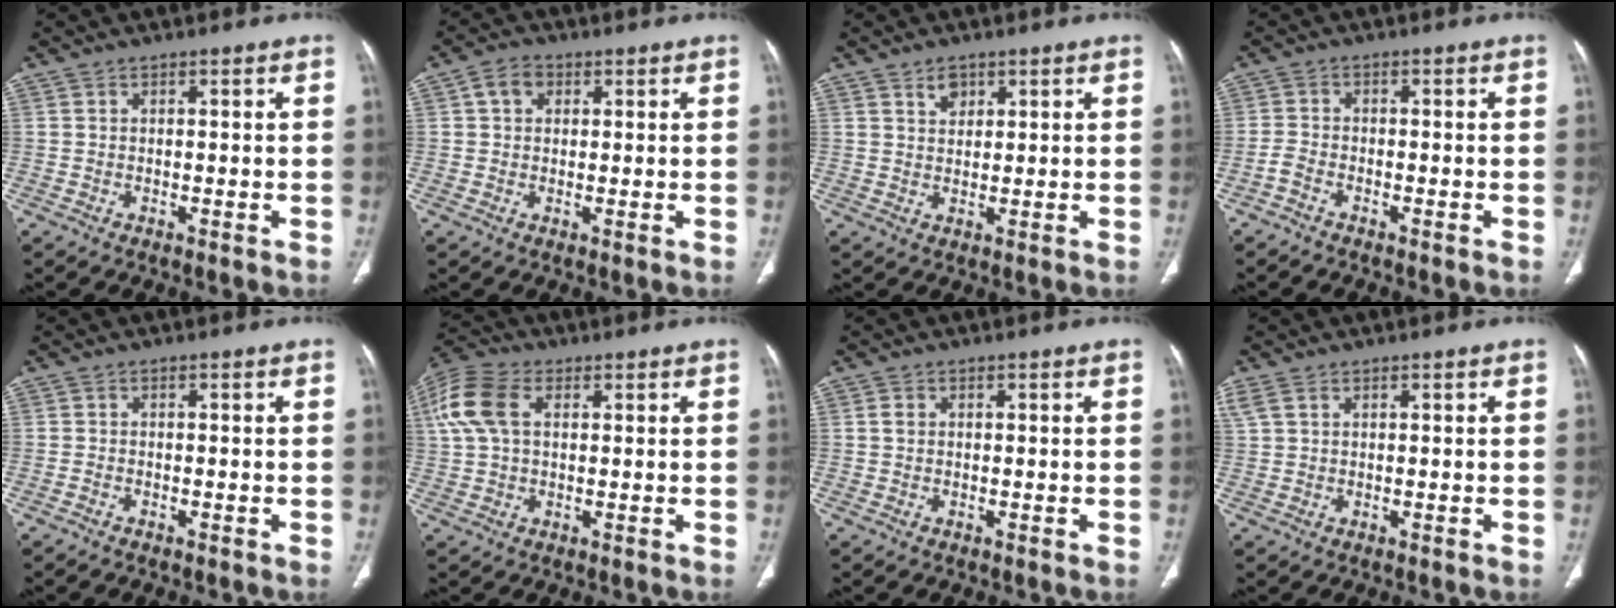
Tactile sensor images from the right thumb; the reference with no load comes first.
{"total": 4.1, "force": [1.4, 3.1, 2.2], "torque": [-0.025, 0.005, 0.024]}
{"total": 2.7, "force": [1.7, 1.8, 1.2], "torque": [-0.006, -0.013, 0.032]}
{"total": 2.1, "force": [-1.6, 0.9, 1.0], "torque": [-0.029, 0.014, -0.033]}
{"total": 0.6, "force": [-0.6, 0.2, 0.1], "torque": [-0.008, 0.004, -0.012]}
{"total": 10.8, "force": [3.0, 6.7, 7.9], "torque": [-0.187, 0.026, 0.056]}
{"total": 1.1, "force": [0.2, 0.9, 0.7], "torque": [-0.011, 0.002, 0.004]}
{"total": 2.2, "force": [1.2, 1.2, 1.5], "torque": [-0.054, 0.016, 0.035]}